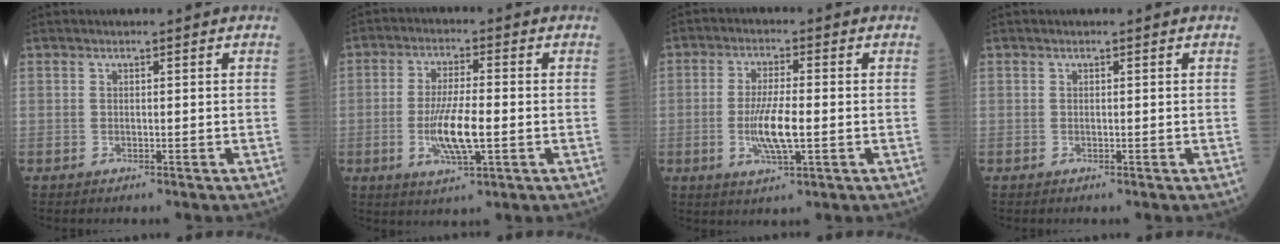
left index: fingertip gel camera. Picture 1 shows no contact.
{"total": 8.0, "force": [-1.7, 1.5, 7.6], "torque": [-0.154, -0.011, -0.033]}
{"total": 6.8, "force": [-1.3, 1.2, 6.6], "torque": [-0.137, -0.011, -0.025]}
{"total": 0.0}